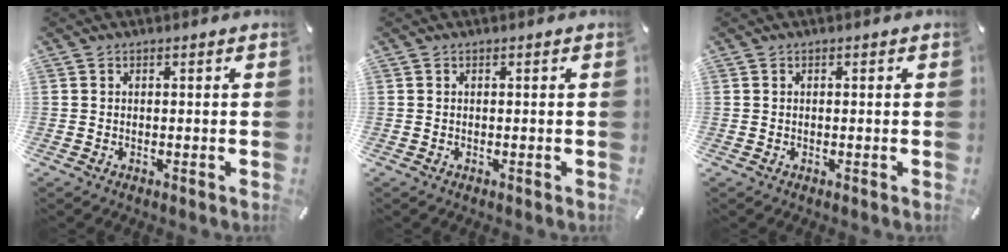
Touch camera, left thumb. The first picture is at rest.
{"total": 0.0}
{"total": 0.0}